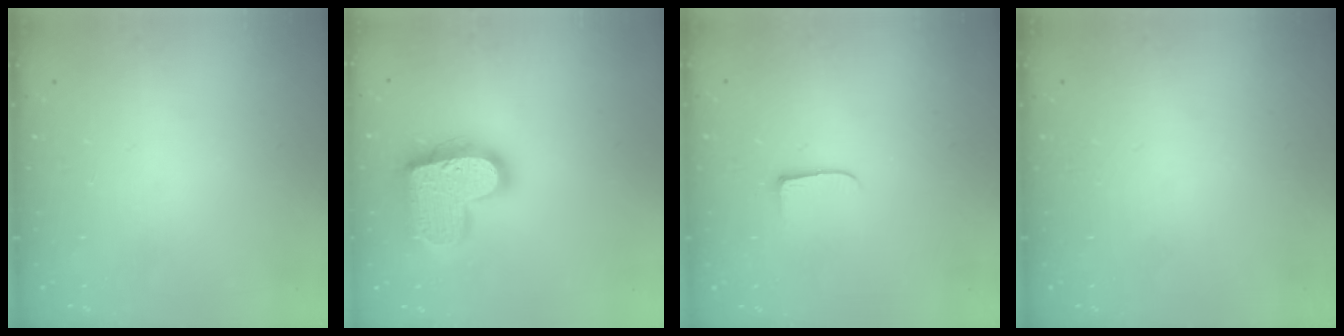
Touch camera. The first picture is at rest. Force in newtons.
{"total": 20.0, "press": 20.0, "slide": 1.2}
{"total": 5.0, "press": 5.0, "slide": 0.5}
{"total": 0.0}